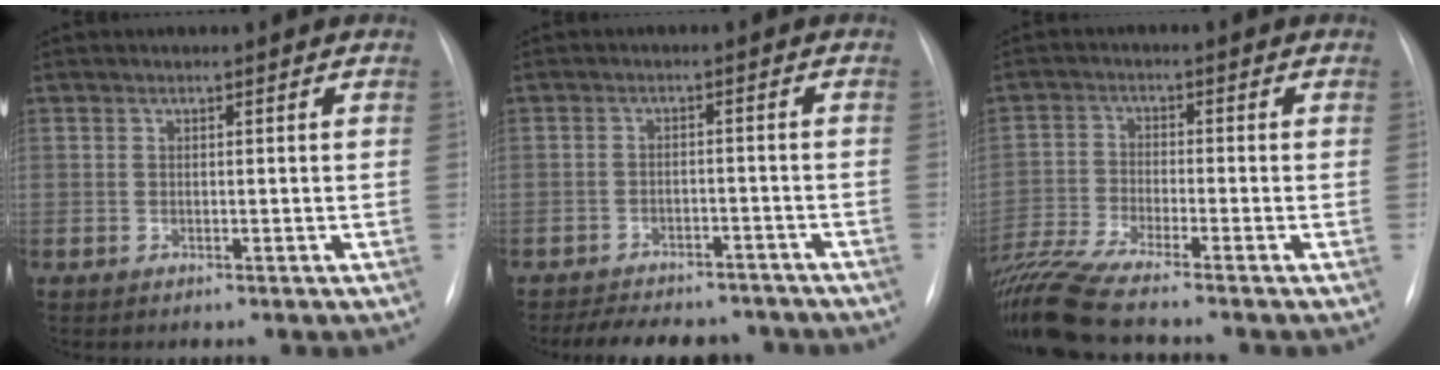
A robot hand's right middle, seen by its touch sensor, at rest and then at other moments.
{"total": 11.4, "force": [-9.9, 5.1, 2.7], "torque": [-0.039, 0.013, -0.118]}
{"total": 11.6, "force": [-10.2, -1.0, 5.5], "torque": [-0.110, -0.017, -0.182]}